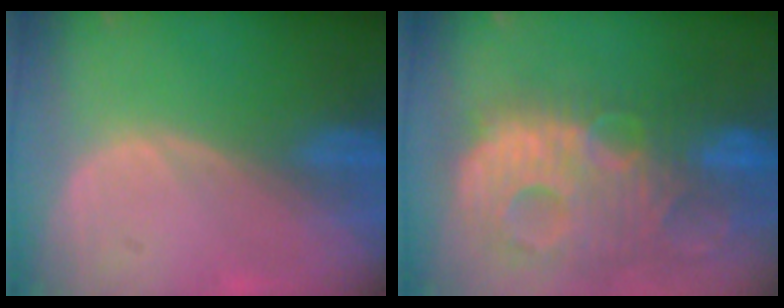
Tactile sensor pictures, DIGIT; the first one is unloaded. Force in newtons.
{"total": 14.0, "press": 12.1, "slide": 7.2}